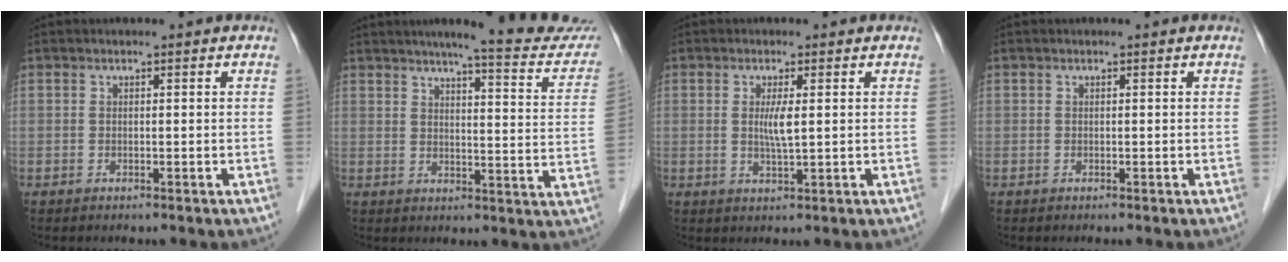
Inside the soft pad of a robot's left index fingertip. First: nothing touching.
{"total": 15.9, "force": [14.5, 0.8, 6.6], "torque": [-0.074, -0.052, 0.161]}
{"total": 2.9, "force": [0.3, 0.1, 2.9], "torque": [-0.060, -0.008, 0.006]}
{"total": 0.0}